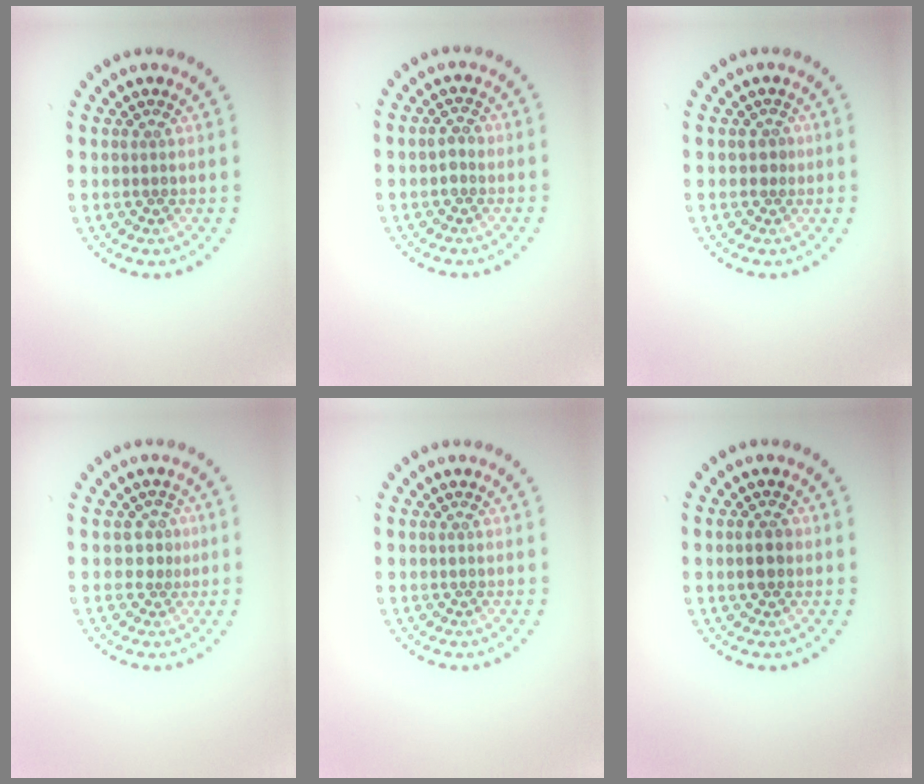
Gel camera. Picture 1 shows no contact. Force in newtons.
{"total": 1.2, "press": 1.2, "slide": 0.1}
{"total": 0.8, "press": 0.6, "slide": 0.6}
{"total": 1.6, "press": 1.2, "slide": 1.0}
{"total": 0.0}
{"total": 1.7, "press": 1.7, "slide": 0.1}